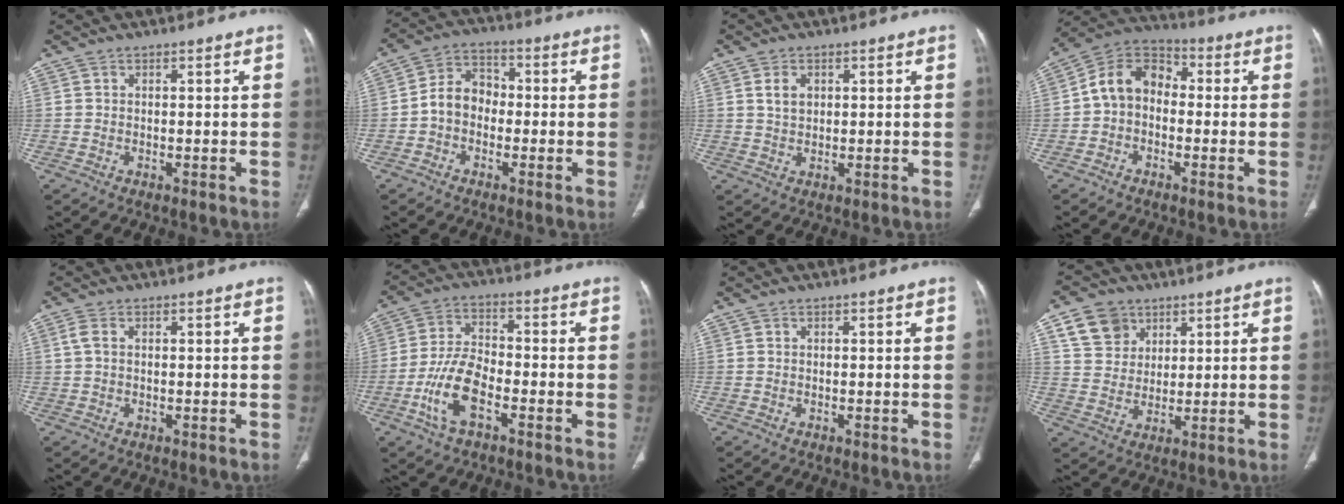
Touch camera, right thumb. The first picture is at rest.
{"total": 7.0, "force": [-1.4, 5.5, 4.1], "torque": [-0.051, 0.029, -0.041]}
{"total": 3.1, "force": [1.0, 2.1, 2.0], "torque": [-0.030, -0.003, 0.020]}
{"total": 9.6, "force": [-0.7, 7.4, 6.2], "torque": [-0.088, 0.036, -0.031]}
{"total": 2.0, "force": [0.5, 1.1, 1.5], "torque": [-0.043, 0.010, 0.011]}
{"total": 10.3, "force": [-4.3, 4.8, 8.0], "torque": [-0.166, 0.021, -0.083]}
{"total": 0.0}
{"total": 8.4, "force": [4.5, 6.6, 2.7], "torque": [-0.020, -0.011, 0.089]}